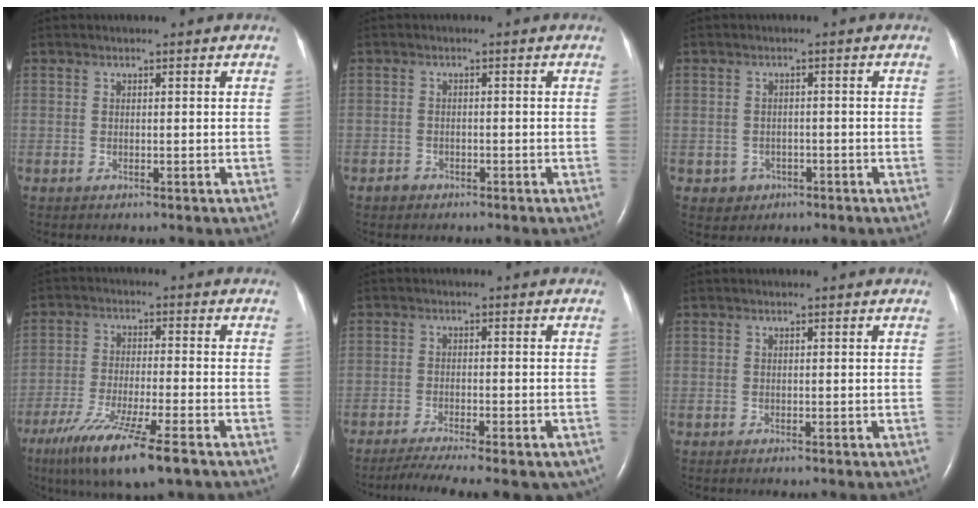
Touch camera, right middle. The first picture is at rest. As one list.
[{"total": 1.3, "force": [-1.0, 0.9, 0.0], "torque": [-0.003, 0.004, -0.020]}, {"total": 2.5, "force": [-1.2, 2.2, 0.2], "torque": [0.001, 0.011, -0.012]}, {"total": 12.6, "force": [-8.0, 0.8, 9.8], "torque": [-0.185, -0.039, -0.137]}, {"total": 14.8, "force": [-11.6, 3.4, 8.5], "torque": [-0.122, -0.015, -0.156]}, {"total": 0.0}]